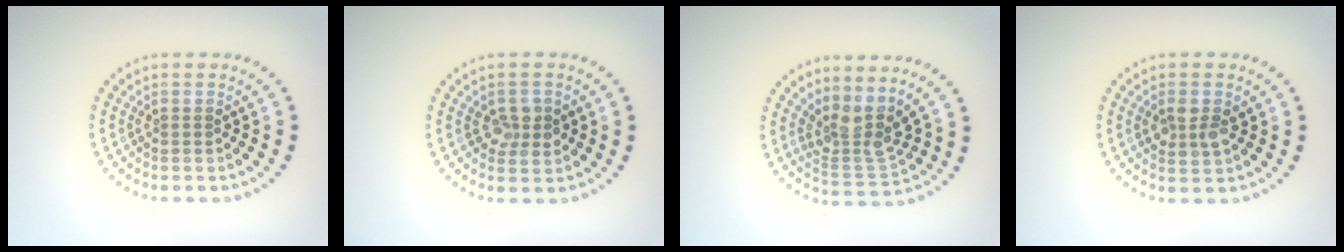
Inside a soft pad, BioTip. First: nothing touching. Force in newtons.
{"total": 2.5, "press": 2.5, "slide": 0.4}
{"total": 3.7, "press": 2.8, "slide": 2.4}
{"total": 2.6, "press": 2.5, "slide": 0.6}